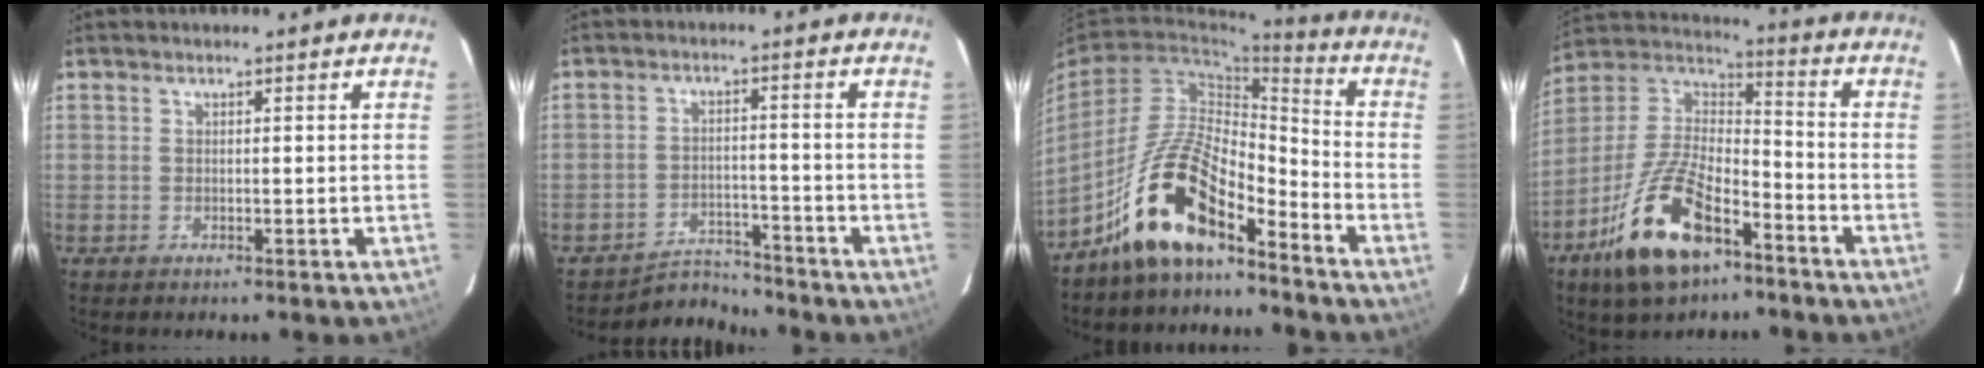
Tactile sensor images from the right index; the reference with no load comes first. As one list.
[{"total": 4.9, "force": [-4.6, 0.8, -1.4], "torque": [0.026, 0.010, -0.072]}, {"total": 13.1, "force": [-9.3, 3.7, 8.4], "torque": [-0.170, 0.022, -0.171]}, {"total": 17.0, "force": [-9.8, 6.4, 12.2], "torque": [-0.251, 0.002, -0.180]}]